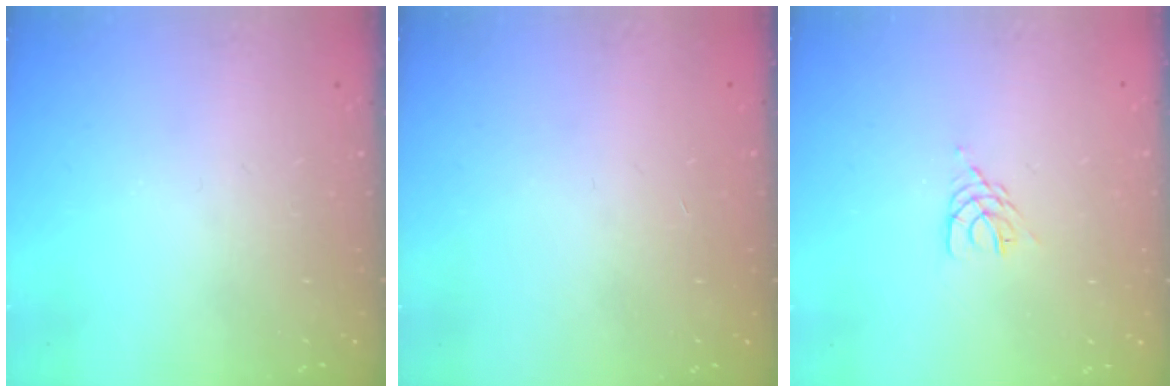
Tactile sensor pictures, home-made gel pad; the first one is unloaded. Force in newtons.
{"total": 0.9, "press": 0.8, "slide": 0.2}
{"total": 3.0, "press": 3.0, "slide": 0.5}